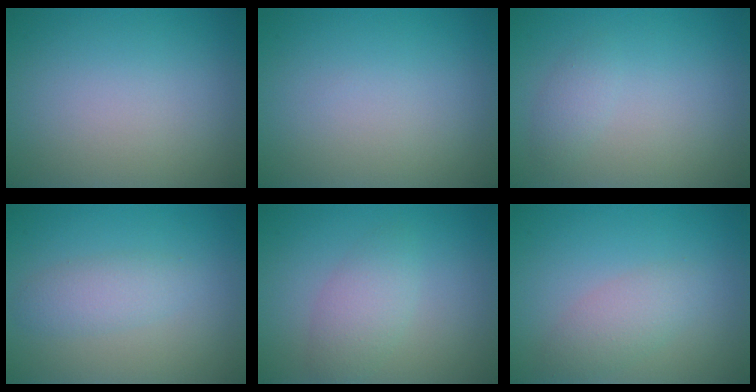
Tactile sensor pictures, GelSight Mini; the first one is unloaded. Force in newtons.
{"total": 0.0}
{"total": 2.3, "press": 2.3, "slide": 0.2}
{"total": 2.1, "press": 2.1, "slide": 0.1}
{"total": 2.7, "press": 2.7, "slide": 0.1}
{"total": 2.3, "press": 2.3, "slide": 0.1}